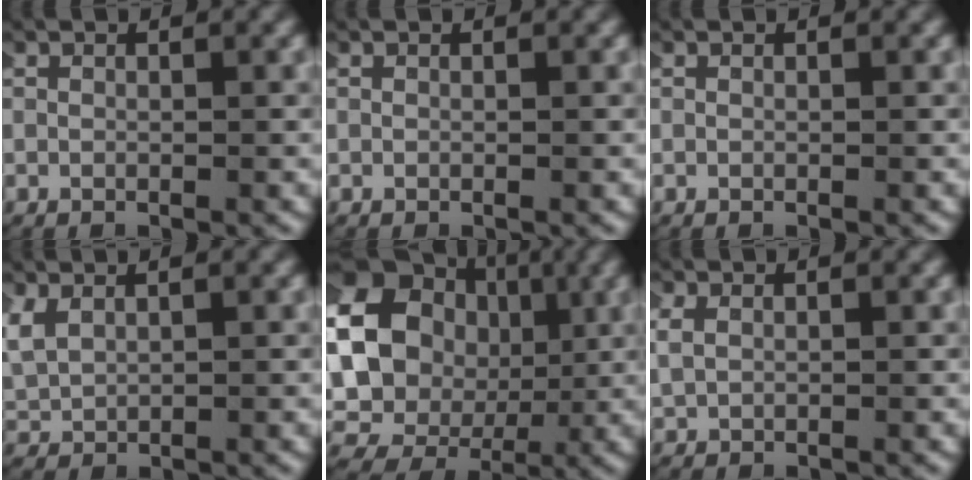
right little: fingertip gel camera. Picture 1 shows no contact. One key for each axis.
{"total": 0.0}
{"total": 0.0}
{"total": 3.2, "fx": 1.1, "fy": 2.5, "fz": 1.7, "tx": -0.058, "ty": -0.003, "tz": 0.030}
{"total": 15.8, "fx": 0.3, "fy": 13.6, "fz": 8.0, "tx": -0.205, "ty": -0.029, "tz": 0.006}
{"total": 1.9, "fx": 0.7, "fy": 1.4, "fz": 1.1, "tx": -0.036, "ty": 0.003, "tz": 0.018}